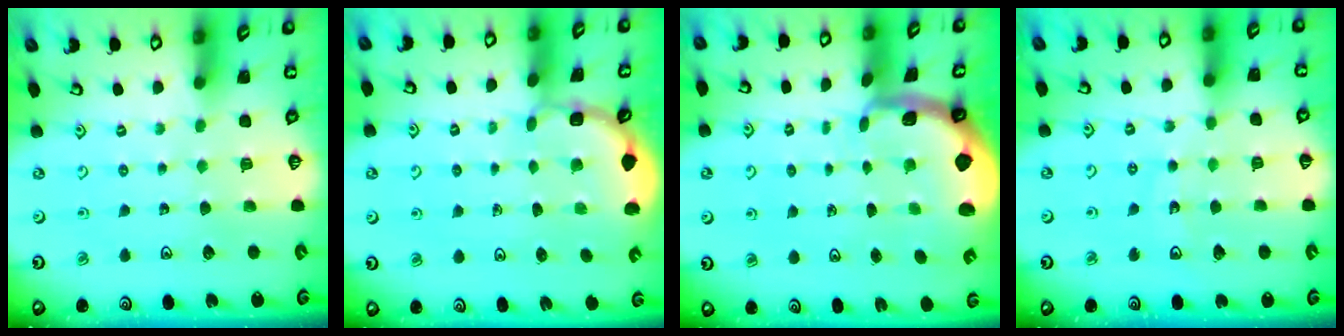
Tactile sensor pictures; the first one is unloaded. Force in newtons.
{"total": 1.9, "press": 1.9, "slide": 0.3}
{"total": 1.7, "press": 1.7, "slide": 0.4}
{"total": 10.3, "press": 9.9, "slide": 3.1}